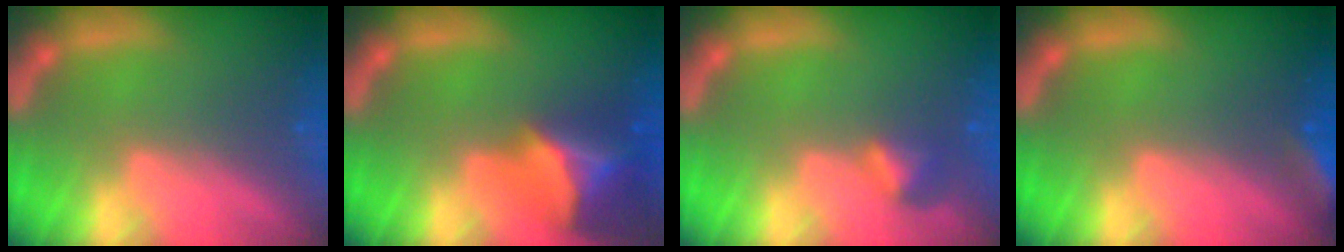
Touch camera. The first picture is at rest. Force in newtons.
{"total": 8.0}
{"total": 1.9}
{"total": 4.0}